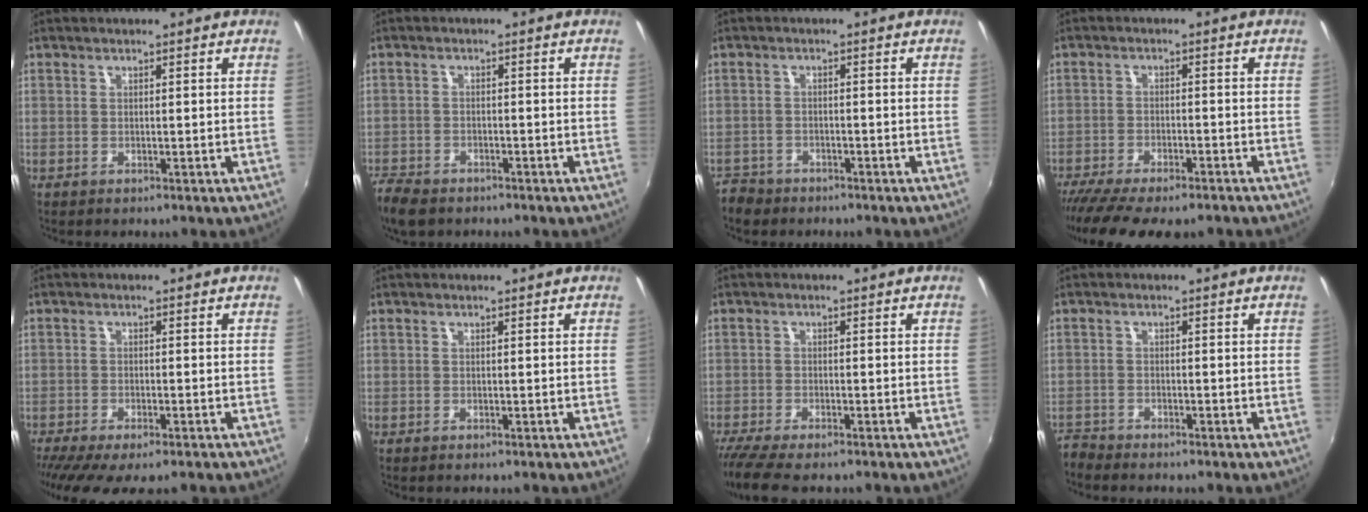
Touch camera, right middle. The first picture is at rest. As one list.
[{"total": 7.2, "force": [-5.7, 3.4, 2.8], "torque": [-0.089, -0.023, -0.109]}, {"total": 5.3, "force": [-4.1, 3.3, 0.9], "torque": [-0.043, -0.005, -0.077]}, {"total": 13.1, "force": [-10.8, 3.2, 6.8], "torque": [-0.149, -0.048, -0.172]}, {"total": 9.8, "force": [-7.5, 2.5, 5.9], "torque": [-0.130, -0.044, -0.122]}, {"total": 0.0}, {"total": 7.3, "force": [-6.1, 1.3, 3.8], "torque": [-0.094, -0.042, -0.111]}, {"total": 3.7, "force": [-3.6, 0.8, -0.1], "torque": [-0.015, -0.015, -0.077]}]